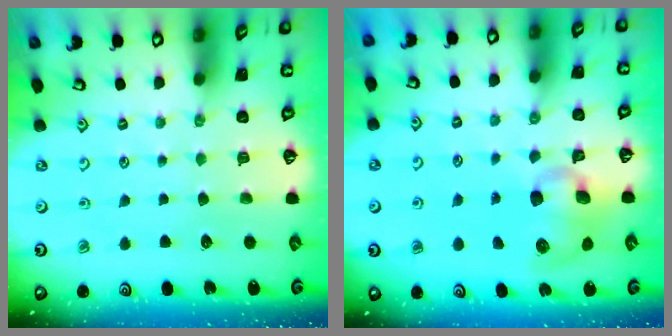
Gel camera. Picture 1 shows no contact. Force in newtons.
{"total": 10.2, "press": 10.0, "slide": 1.8}